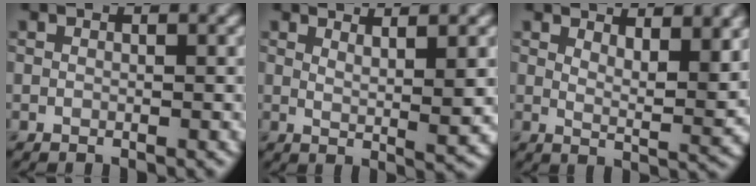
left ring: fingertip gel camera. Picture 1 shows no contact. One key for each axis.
{"total": 4.4, "fx": 2.2, "fy": 0.8, "fz": 3.6, "tx": -0.047, "ty": -0.005, "tz": 0.037}
{"total": 6.3, "fx": 3.9, "fy": 2.0, "fz": 4.5, "tx": -0.055, "ty": 0.001, "tz": 0.062}